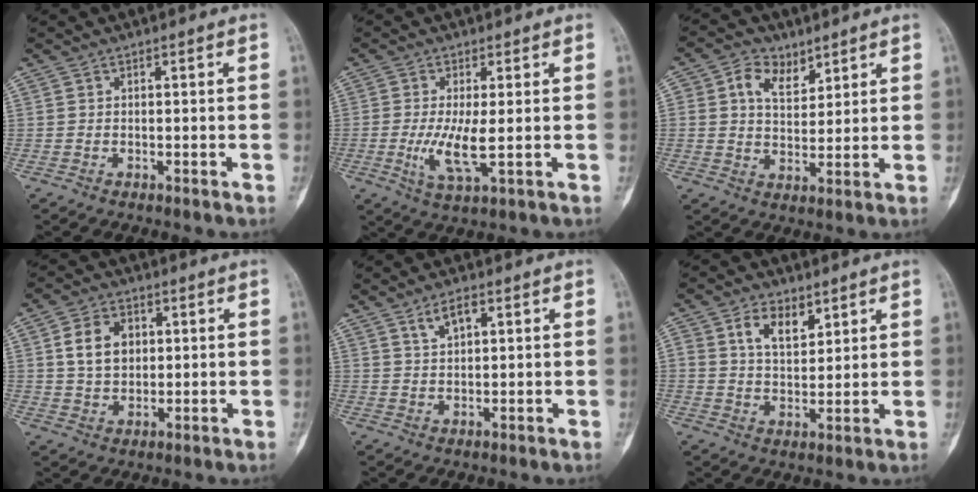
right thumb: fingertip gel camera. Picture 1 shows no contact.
{"total": 6.6, "force": [-0.6, 1.5, 6.4], "torque": [-0.140, -0.019, -0.013]}
{"total": 7.3, "force": [3.6, 5.0, 3.9], "torque": [-0.044, -0.015, 0.063]}
{"total": 7.9, "force": [1.8, 5.8, 5.1], "torque": [-0.063, -0.003, 0.031]}
{"total": 4.0, "force": [2.1, 1.8, 2.8], "torque": [-0.048, -0.004, 0.042]}
{"total": 7.3, "force": [3.6, 4.3, 4.7], "torque": [-0.063, -0.018, 0.066]}